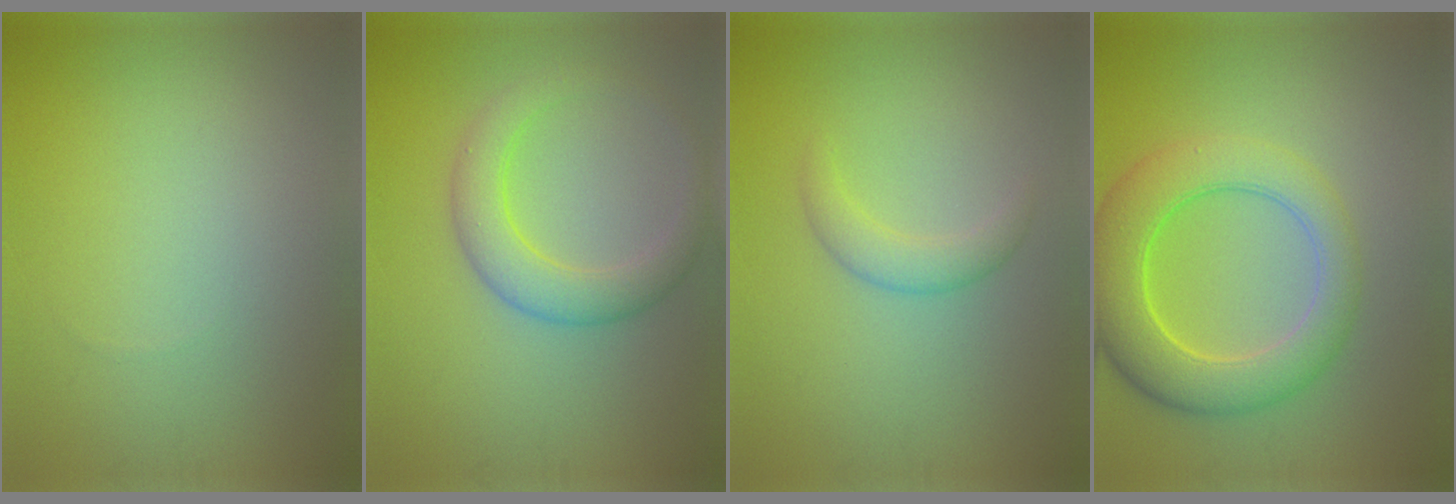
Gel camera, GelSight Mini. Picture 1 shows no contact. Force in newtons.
{"total": 4.3, "press": 4.3, "slide": 0.3}
{"total": 2.1, "press": 2.1, "slide": 0.2}
{"total": 7.6, "press": 7.6, "slide": 0.3}